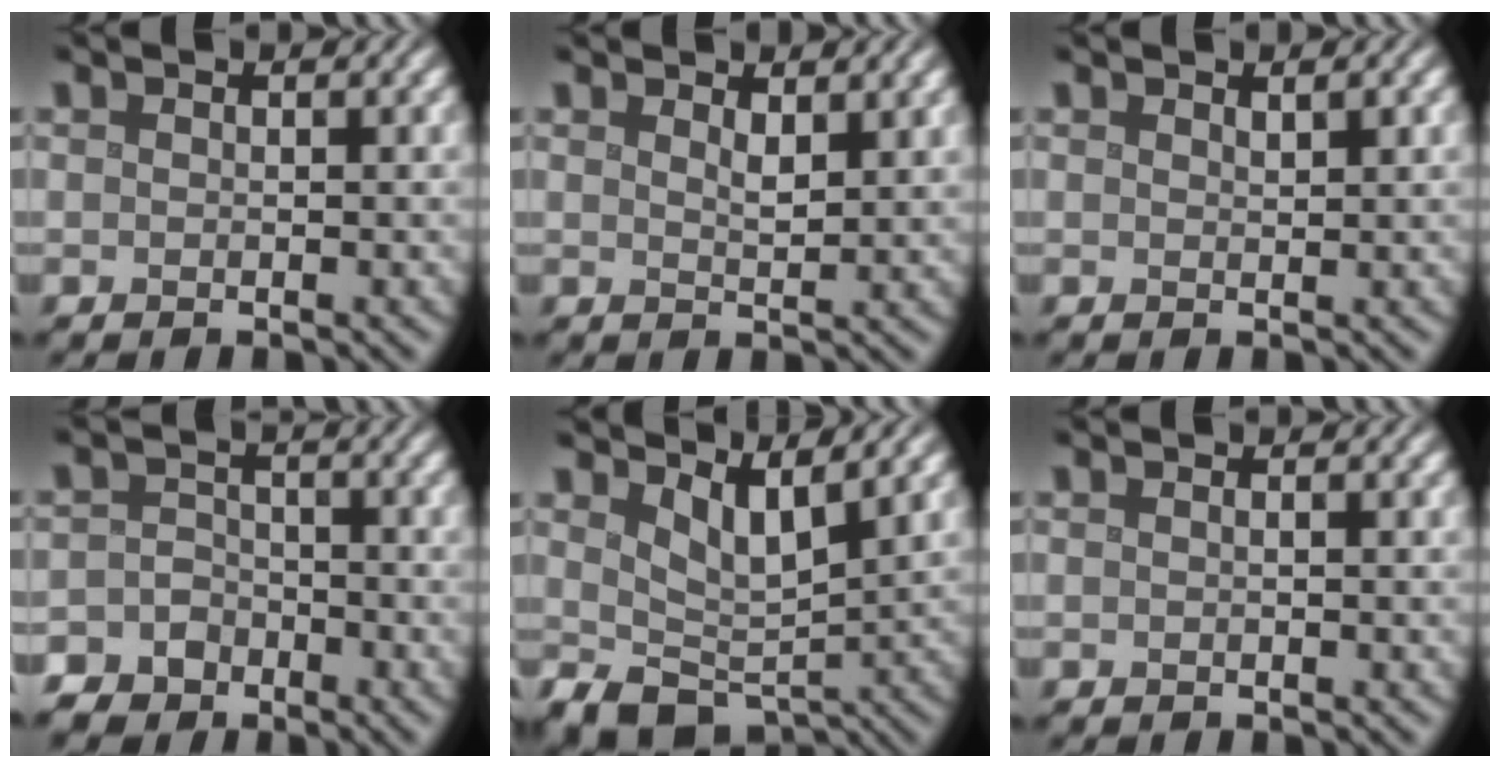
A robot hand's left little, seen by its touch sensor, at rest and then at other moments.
{"total": 1.3, "force": [0.9, 0.3, 0.8], "torque": [-0.017, -0.005, 0.019]}
{"total": 0.6, "force": [0.4, 0.2, 0.5], "torque": [-0.009, -0.002, 0.010]}
{"total": 6.1, "force": [-4.2, 4.4, 0.4], "torque": [0.016, -0.011, -0.081]}
{"total": 2.8, "force": [1.1, 1.3, 2.2], "torque": [-0.046, -0.015, 0.027]}
{"total": 0.0}